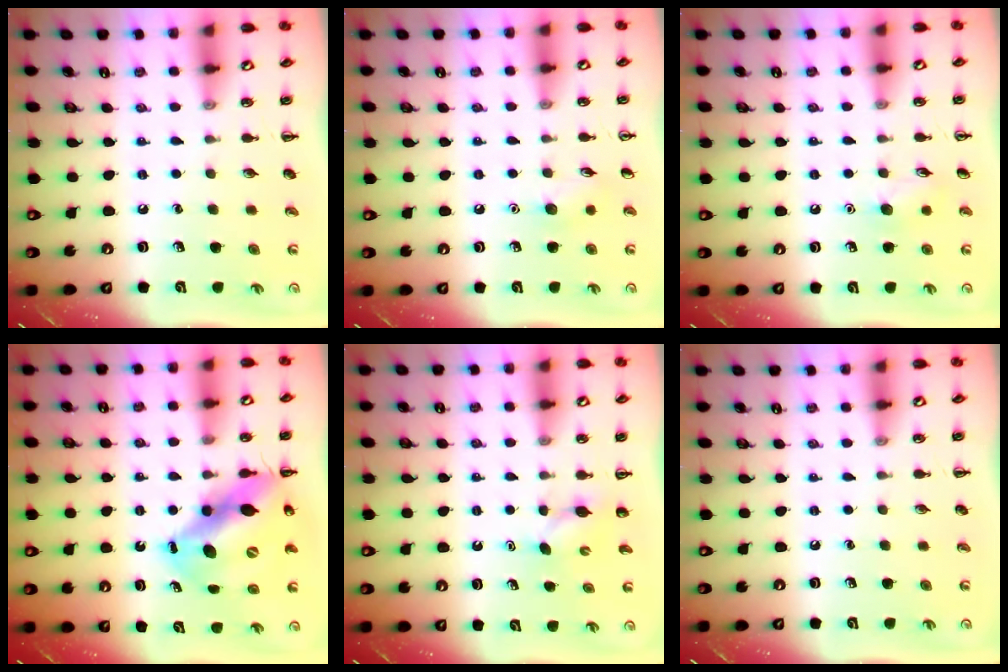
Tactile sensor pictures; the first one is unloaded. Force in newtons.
{"total": 6.0, "press": 5.8, "slide": 1.5}
{"total": 6.5, "press": 6.3, "slide": 1.6}
{"total": 14.1, "press": 13.6, "slide": 3.6}
{"total": 3.2, "press": 3.1, "slide": 0.8}
{"total": 0.0}